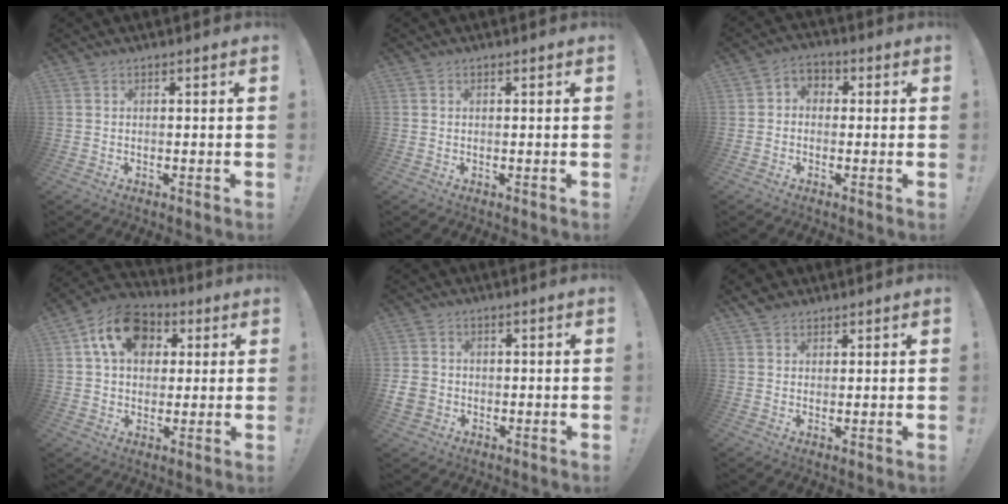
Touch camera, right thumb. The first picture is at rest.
{"total": 0.0}
{"total": 4.2, "force": [-1.5, 3.5, 1.8], "torque": [-0.035, 0.017, -0.028]}
{"total": 15.2, "force": [5.6, 11.1, 8.6], "torque": [-0.133, -0.007, 0.107]}
{"total": 5.8, "force": [-0.6, 5.1, 2.6], "torque": [-0.064, -0.001, -0.011]}
{"total": 3.7, "force": [2.8, 2.3, 0.8], "torque": [-0.015, -0.013, 0.053]}